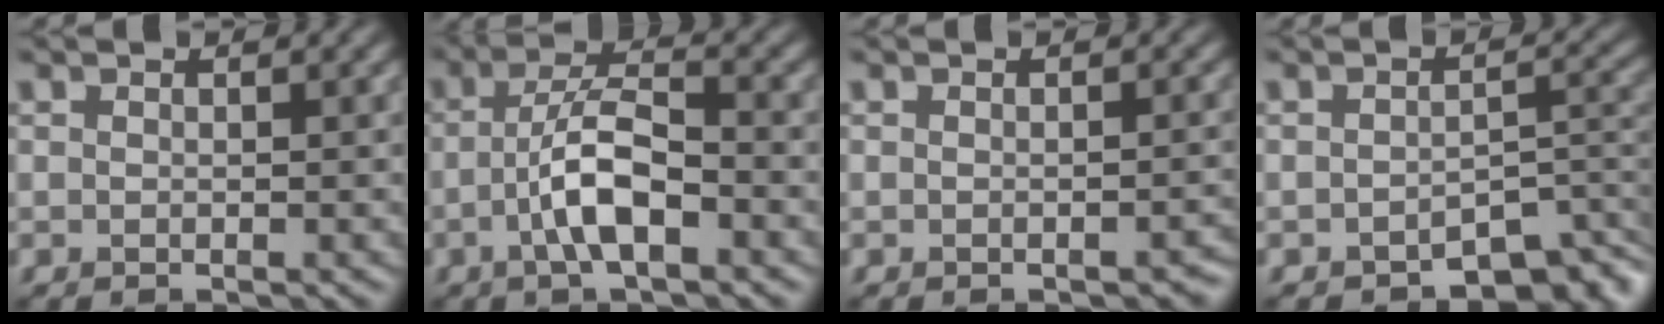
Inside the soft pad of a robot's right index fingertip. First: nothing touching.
{"total": 5.0, "force": [-1.7, 1.6, 4.5], "torque": [-0.085, 0.009, -0.036]}
{"total": 1.3, "force": [-0.9, 0.3, 0.9], "torque": [-0.011, 0.001, -0.009]}
{"total": 5.8, "force": [-4.1, 2.6, 3.2], "torque": [-0.025, -0.005, -0.053]}